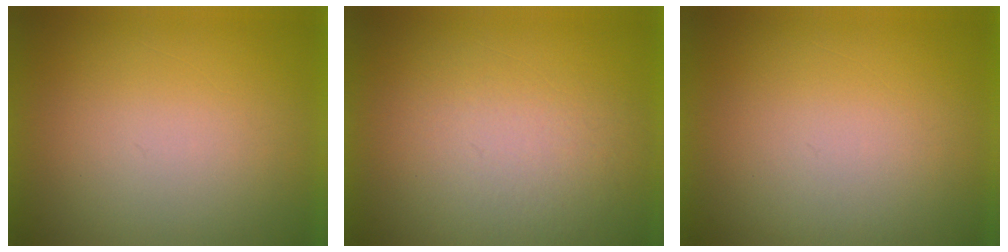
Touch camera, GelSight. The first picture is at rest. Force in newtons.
{"total": 4.6}
{"total": 1.9}